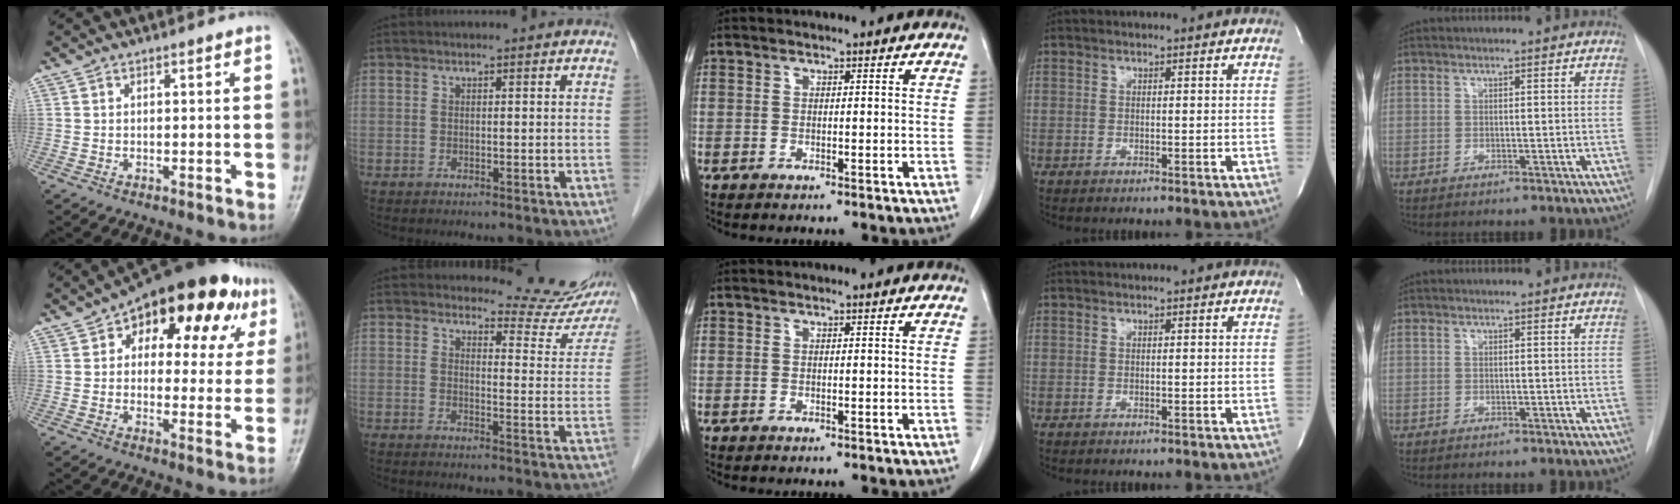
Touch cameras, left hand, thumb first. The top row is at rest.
{"thumb": {"total": 20.4, "force": [9.0, 11.2, 14.6], "torque": [-0.144, 0.008, 0.117]}, "index": {"total": 13.2, "force": [12.8, 2.3, 1.8], "torque": [0.001, -0.076, 0.122]}}